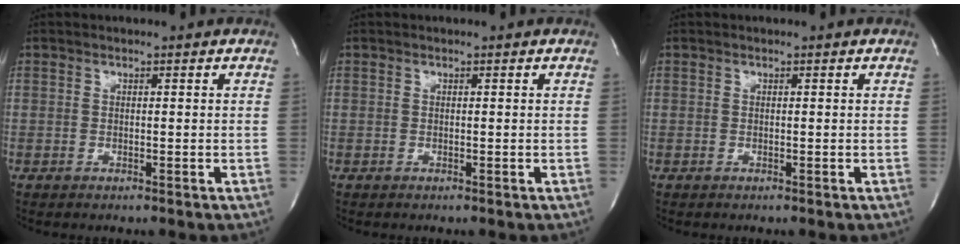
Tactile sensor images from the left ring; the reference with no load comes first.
{"total": 0.0}
{"total": 0.0}